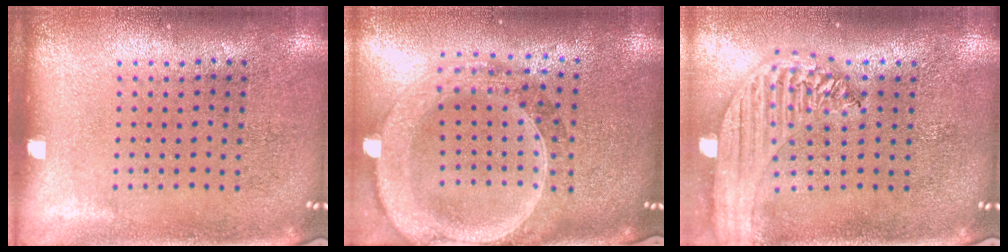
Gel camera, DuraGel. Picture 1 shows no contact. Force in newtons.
{"total": 2.7, "press": 2.4, "slide": 1.4}
{"total": 2.2, "press": 2.0, "slide": 1.0}